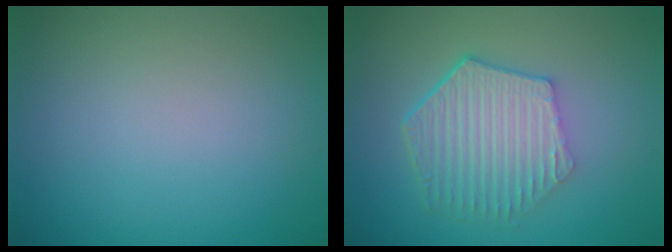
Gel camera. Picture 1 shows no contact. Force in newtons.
{"total": 5.7, "press": 4.2, "slide": 3.9}